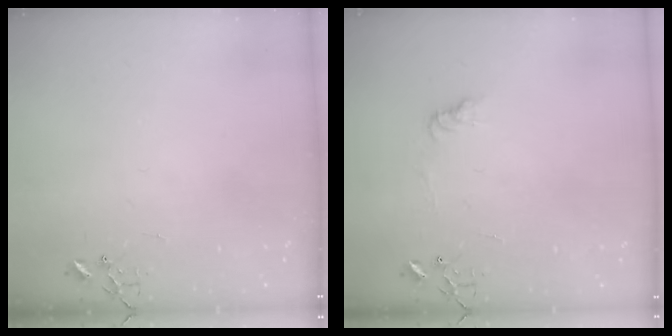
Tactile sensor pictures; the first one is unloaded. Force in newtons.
{"total": 7.3, "press": 7.3, "slide": 0.8}